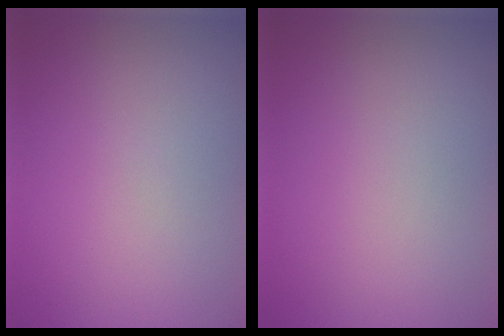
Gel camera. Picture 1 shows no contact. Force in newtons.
{"total": 0.0}